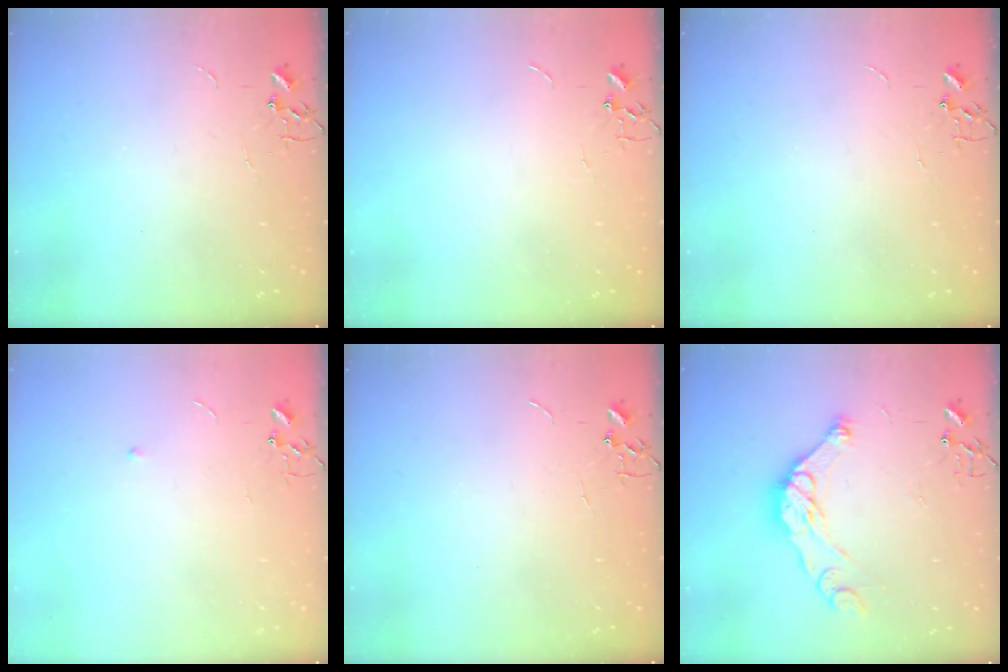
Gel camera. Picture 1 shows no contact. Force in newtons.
{"total": 0.0}
{"total": 0.0}
{"total": 4.1, "press": 4.1, "slide": 0.6}
{"total": 0.0}
{"total": 12.7, "press": 12.7, "slide": 0.0}